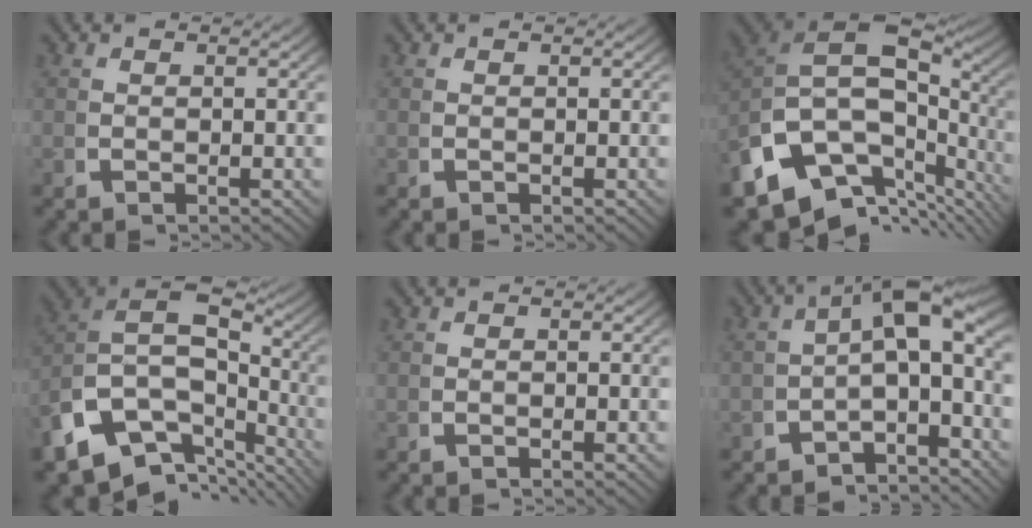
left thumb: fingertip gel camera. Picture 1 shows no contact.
{"total": 0.0}
{"total": 18.6, "force": [-4.7, 12.6, 12.9], "torque": [-0.279, -0.061, -0.051]}
{"total": 14.9, "force": [-2.0, 10.4, 10.6], "torque": [-0.232, -0.047, -0.018]}
{"total": 0.0}
{"total": 7.5, "force": [0.2, 4.0, 6.4], "torque": [-0.091, 0.001, -0.003]}